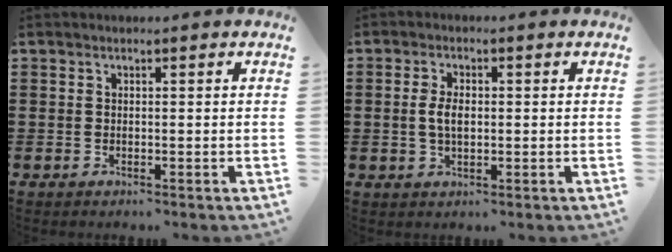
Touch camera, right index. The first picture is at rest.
{"total": 3.4, "force": [0.0, 1.7, 3.0], "torque": [-0.066, 0.003, -0.003]}